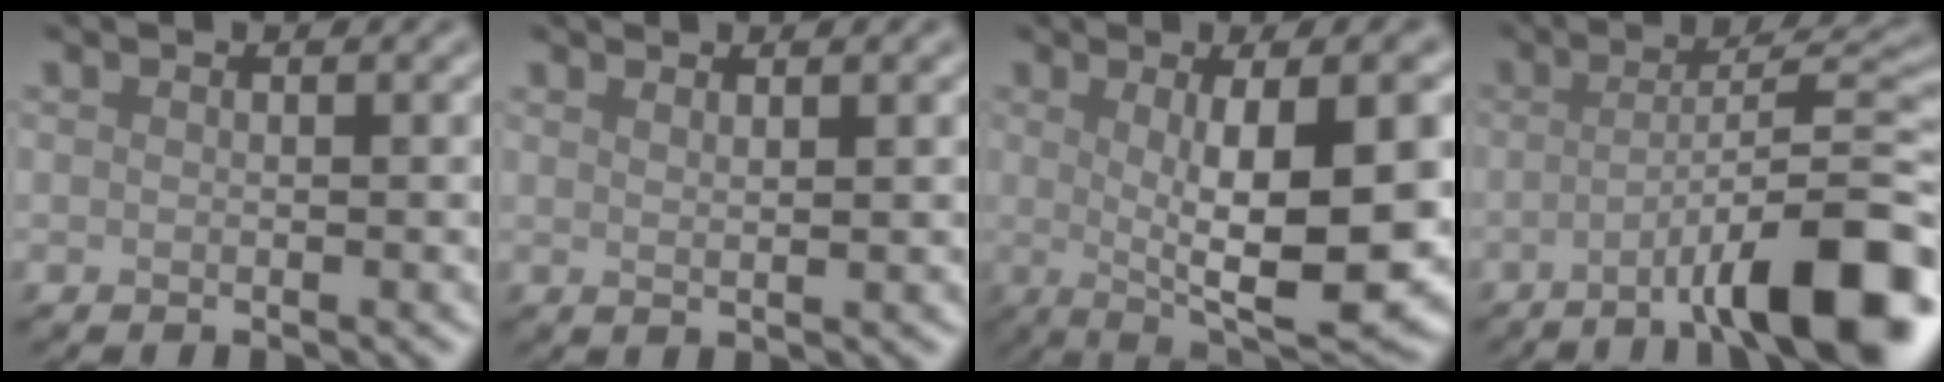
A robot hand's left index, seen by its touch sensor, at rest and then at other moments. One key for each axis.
{"total": 1.4, "fx": 0.9, "fy": 0.4, "fz": 0.9, "tx": -0.006, "ty": 0.000, "tz": 0.007}
{"total": 11.2, "fx": 0.1, "fy": 2.9, "fz": 10.8, "tx": -0.149, "ty": -0.009, "tz": 0.005}
{"total": 10.6, "fx": -4.6, "fy": 1.9, "fz": 9.3, "tx": -0.119, "ty": 0.016, "tz": -0.078}